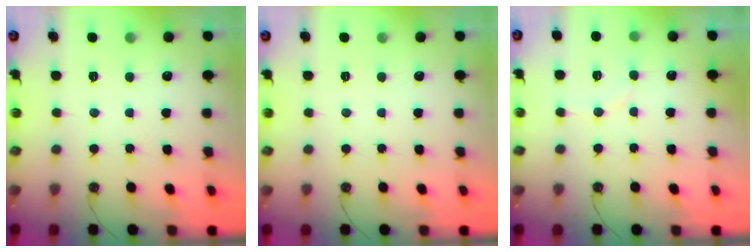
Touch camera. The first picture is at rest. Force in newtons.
{"total": 0.0}
{"total": 7.1, "press": 7.0, "slide": 1.2}